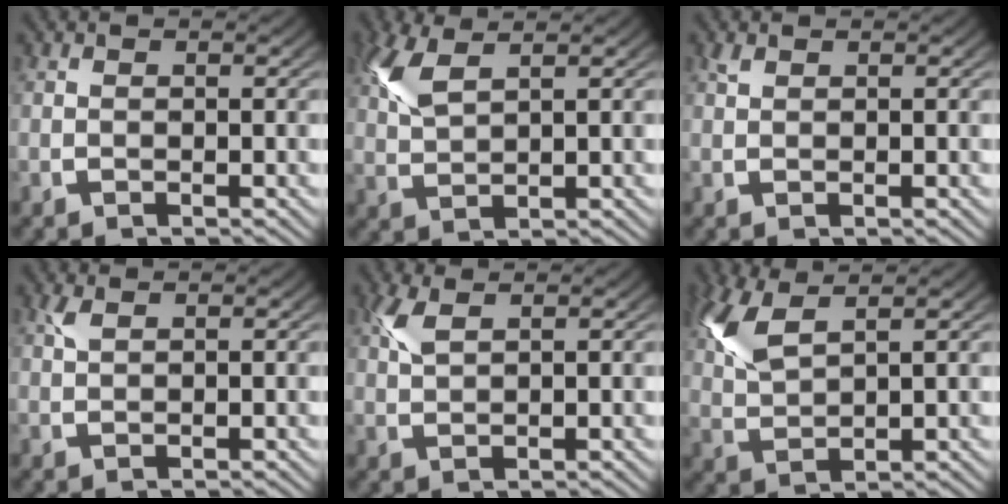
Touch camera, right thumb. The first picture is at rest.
{"total": 3.6, "force": [2.4, 1.4, 2.2], "torque": [-0.054, 0.004, 0.055]}
{"total": 0.6, "force": [0.6, 0.2, 0.1], "torque": [0.000, 0.002, 0.013]}
{"total": 0.9, "force": [0.8, 0.3, 0.4], "torque": [-0.011, 0.002, 0.018]}
{"total": 2.1, "force": [1.5, 0.7, 1.2], "torque": [-0.032, 0.002, 0.035]}
{"total": 4.6, "force": [2.8, 2.1, 2.9], "torque": [-0.072, 0.000, 0.064]}